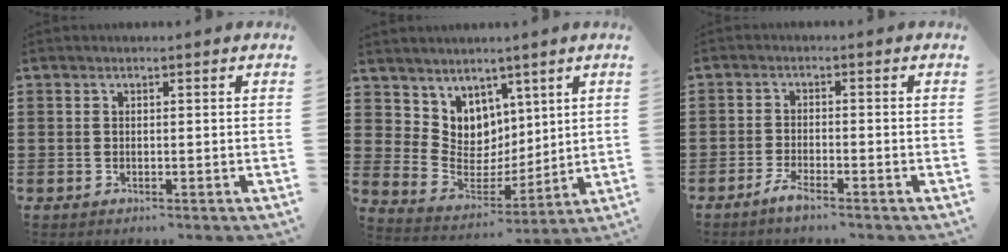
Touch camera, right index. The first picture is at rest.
{"total": 6.9, "force": [4.4, 5.3, -0.4], "torque": [-0.034, -0.049, 0.086]}
{"total": 2.2, "force": [-1.8, 0.0, 1.2], "torque": [-0.027, -0.001, -0.036]}